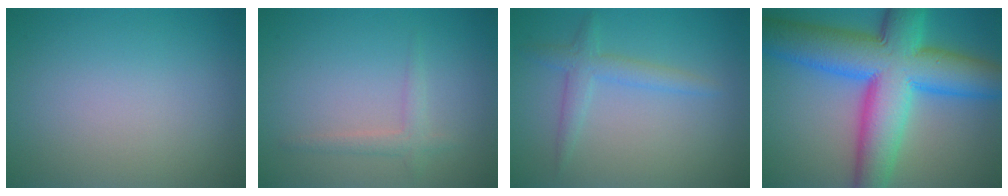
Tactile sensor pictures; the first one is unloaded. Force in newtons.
{"total": 1.6, "press": 1.6, "slide": 0.1}
{"total": 2.3, "press": 2.3, "slide": 0.1}
{"total": 14.0, "press": 14.0, "slide": 0.2}